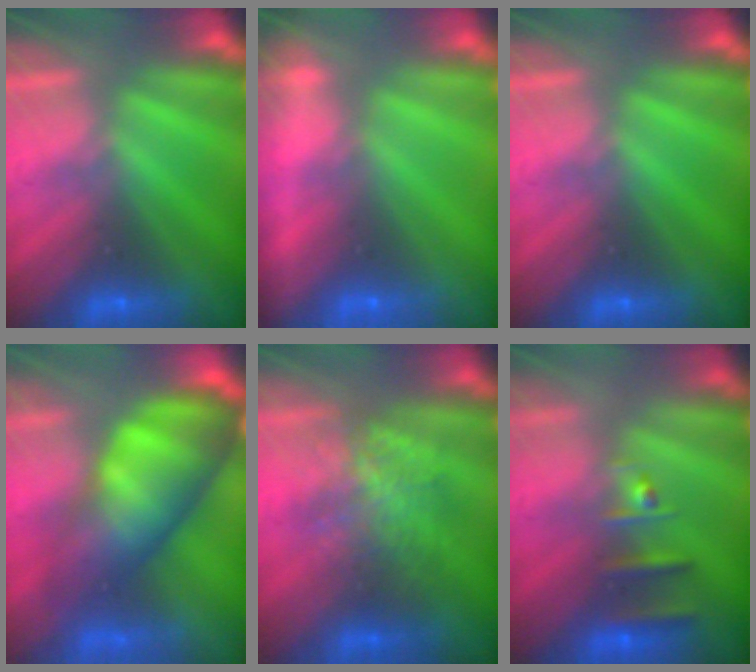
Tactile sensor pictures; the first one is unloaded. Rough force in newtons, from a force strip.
{"total": 11.5}
{"total": 0.0}
{"total": 10.0}
{"total": 2.2}
{"total": 2.5}